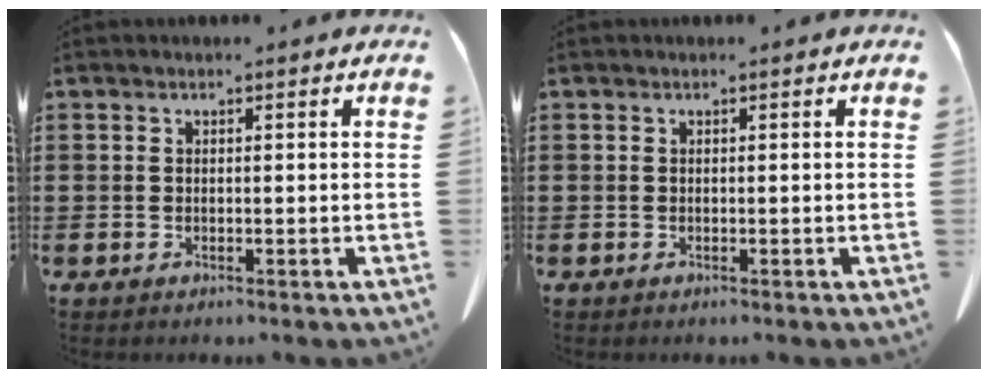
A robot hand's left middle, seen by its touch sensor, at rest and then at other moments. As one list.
[{"total": 0.0}]